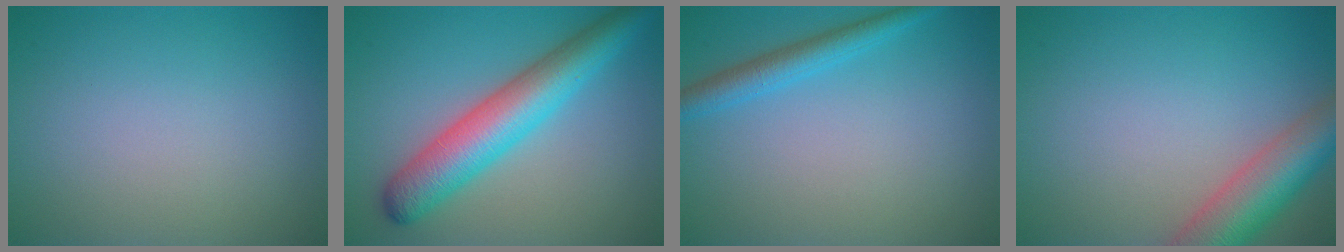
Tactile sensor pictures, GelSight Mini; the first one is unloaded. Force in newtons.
{"total": 7.1, "press": 7.1, "slide": 0.2}
{"total": 2.7, "press": 2.7, "slide": 0.2}
{"total": 6.2, "press": 6.2, "slide": 0.4}